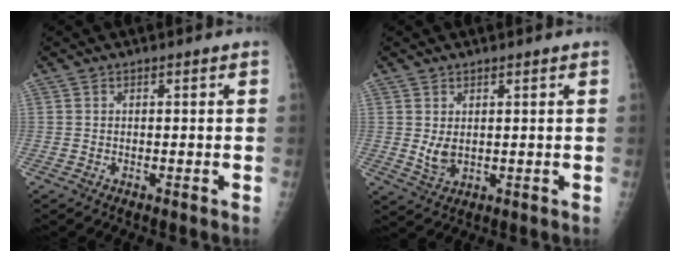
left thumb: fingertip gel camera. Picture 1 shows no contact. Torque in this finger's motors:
{"motor_torque": [0.36, 0.46, 0.56, 0.16, 0.08]}